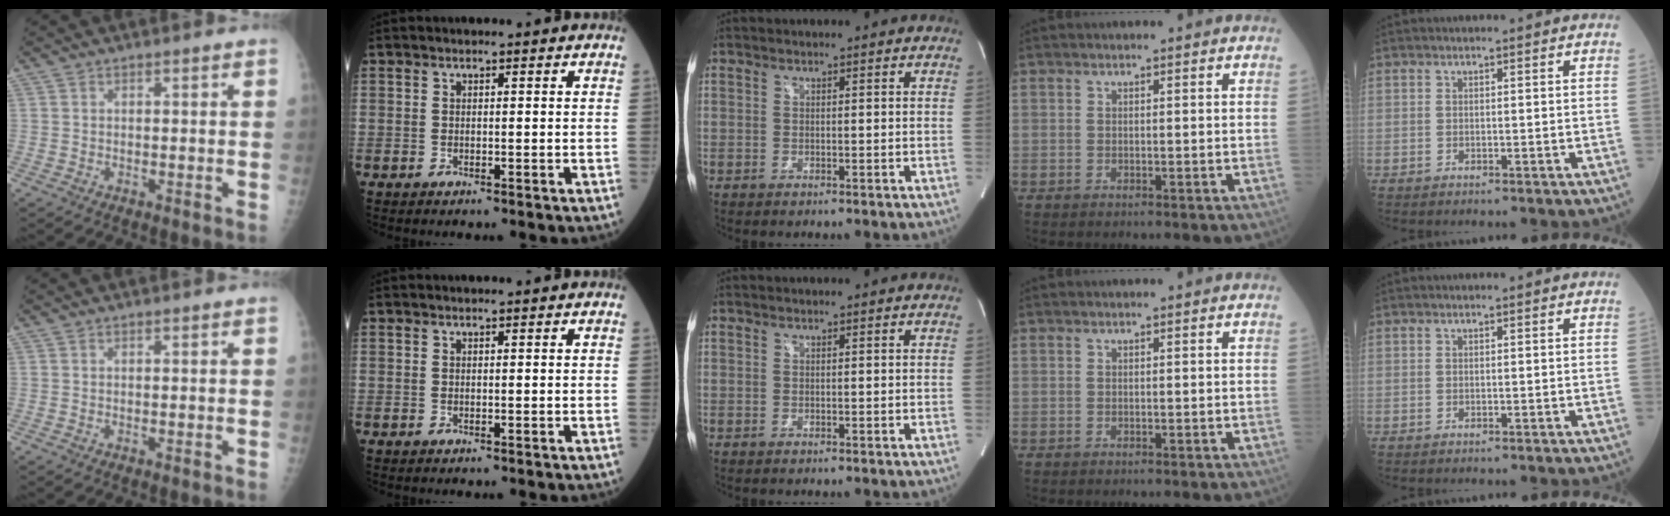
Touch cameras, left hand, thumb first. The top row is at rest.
{}